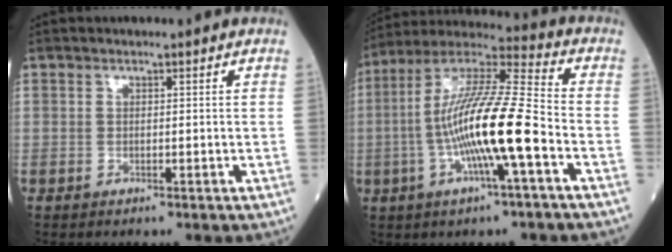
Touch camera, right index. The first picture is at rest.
{"total": 16.1, "force": [-3.7, 0.9, 15.7], "torque": [-0.299, 0.004, -0.073]}